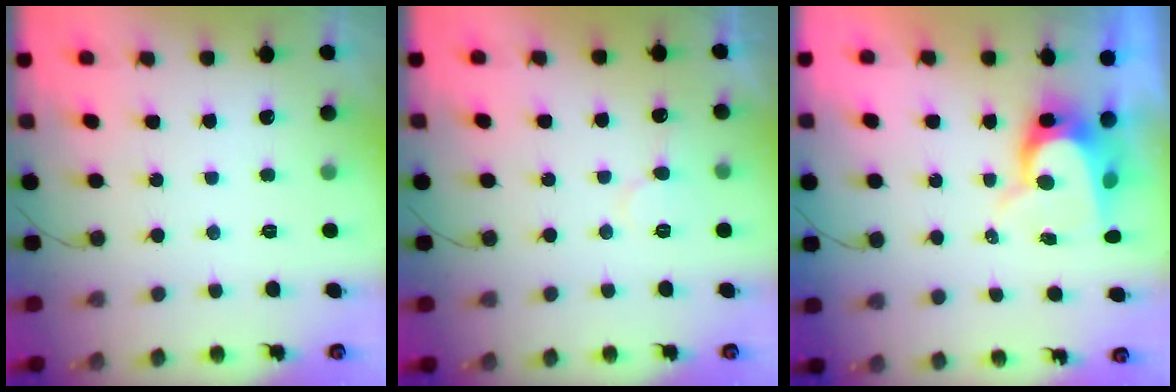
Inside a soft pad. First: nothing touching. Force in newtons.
{"total": 6.7, "press": 6.7, "slide": 0.5}
{"total": 9.0, "press": 9.0, "slide": 0.8}